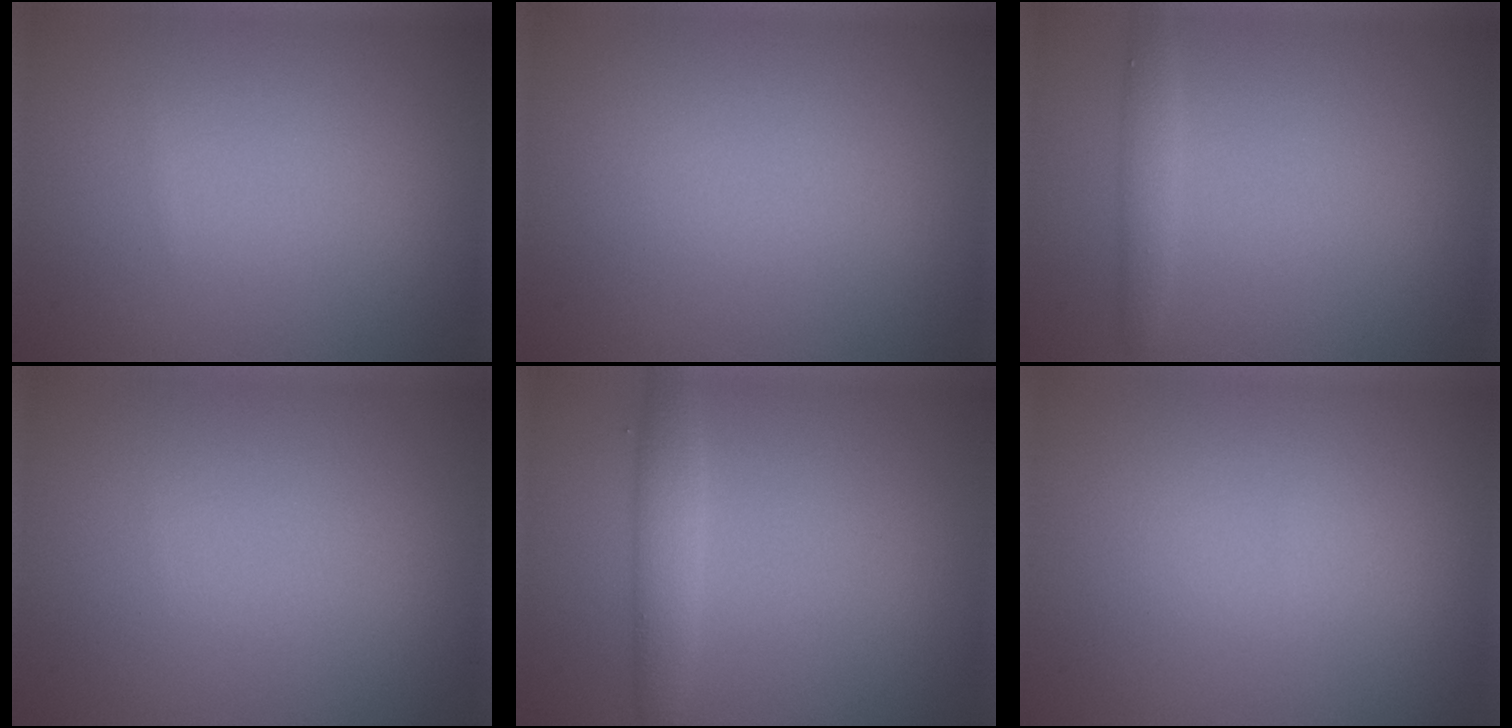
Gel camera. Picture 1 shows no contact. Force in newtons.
{"total": 0.0}
{"total": 1.5, "press": 1.5, "slide": 0.0}
{"total": 0.0}
{"total": 2.4, "press": 2.4, "slide": 0.1}
{"total": 0.0}